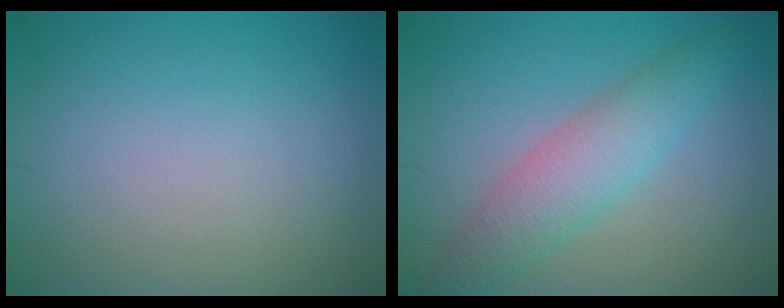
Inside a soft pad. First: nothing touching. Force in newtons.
{"total": 4.3, "press": 4.2, "slide": 0.1}